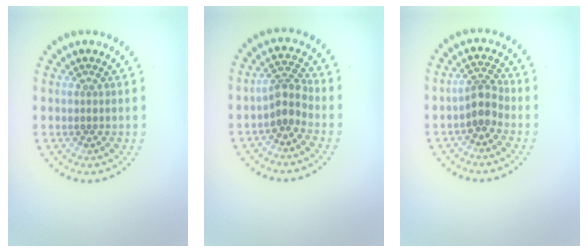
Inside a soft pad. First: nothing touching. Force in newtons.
{"total": 2.4, "press": 1.8, "slide": 1.6}
{"total": 2.4, "press": 1.9, "slide": 1.4}